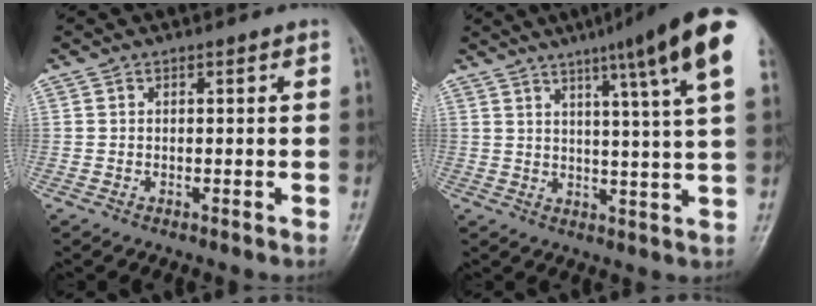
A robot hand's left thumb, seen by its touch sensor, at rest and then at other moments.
{"total": 17.2, "force": [9.5, 0.8, 14.4], "torque": [-0.191, -0.026, 0.112]}